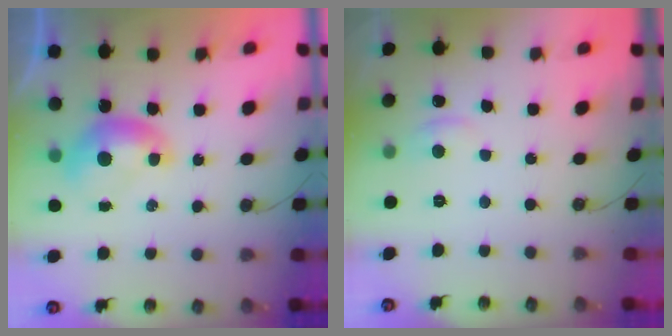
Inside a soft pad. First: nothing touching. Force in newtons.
{"total": 0.8, "press": 0.0, "slide": 0.8}